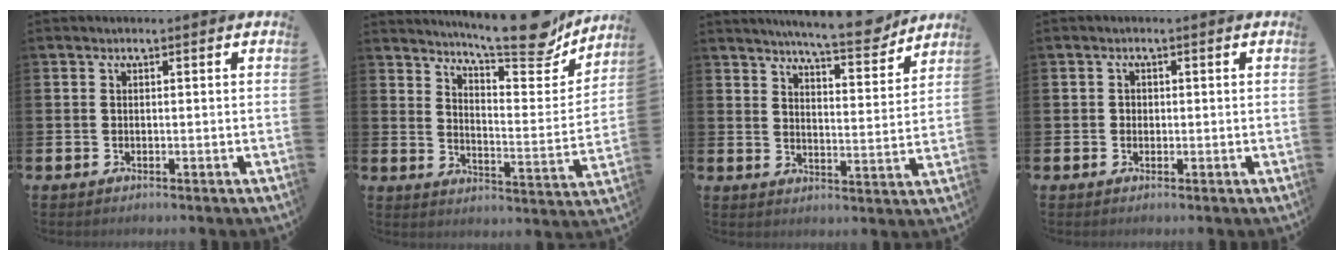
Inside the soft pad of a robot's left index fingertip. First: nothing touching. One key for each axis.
{"total": 11.4, "fx": 10.2, "fy": 1.4, "fz": 4.8, "tx": -0.090, "ty": -0.069, "tz": 0.175}
{"total": 8.2, "fx": 7.7, "fy": 0.5, "fz": 2.9, "tx": -0.060, "ty": -0.047, "tz": 0.133}
{"total": 0.9, "fx": 0.0, "fy": 0.9, "fz": 0.3, "tx": 0.001, "ty": 0.005, "tz": -0.003}